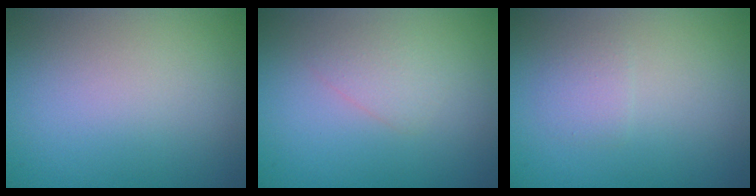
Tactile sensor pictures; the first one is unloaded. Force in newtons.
{"total": 1.5, "press": 1.5, "slide": 0.0}
{"total": 1.3, "press": 1.3, "slide": 0.1}